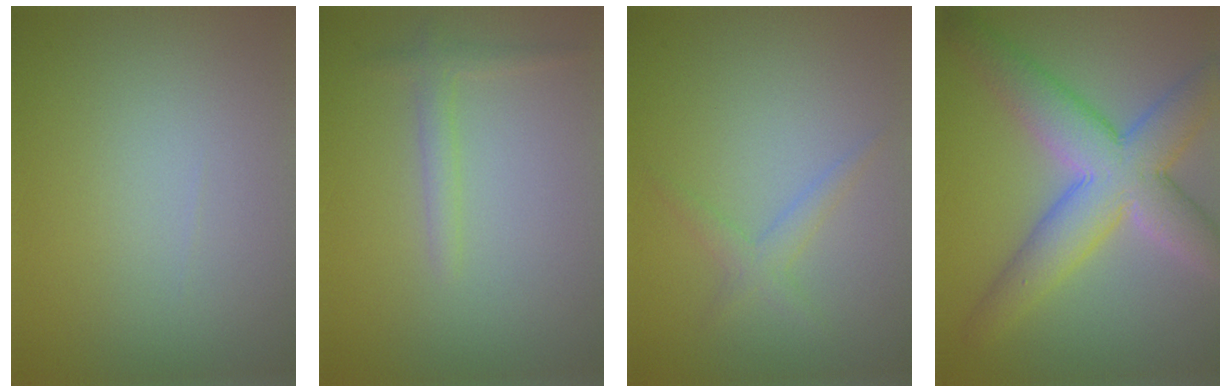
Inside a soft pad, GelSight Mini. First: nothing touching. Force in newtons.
{"total": 1.5, "press": 1.5, "slide": 0.2}
{"total": 1.7, "press": 1.7, "slide": 0.1}
{"total": 8.6, "press": 8.6, "slide": 0.4}